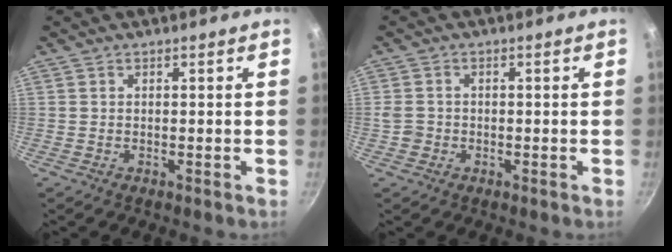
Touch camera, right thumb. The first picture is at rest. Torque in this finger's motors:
{"motor_torque": [-0.20, -0.39, -0.22, 0.05, -0.01]}